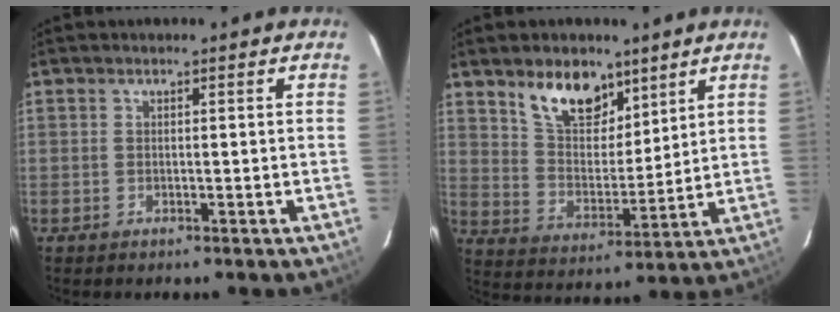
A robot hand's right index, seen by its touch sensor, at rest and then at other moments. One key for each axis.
{"total": 11.8, "fx": 7.8, "fy": 6.2, "fz": 6.3, "tx": -0.107, "ty": 0.007, "tz": 0.146}